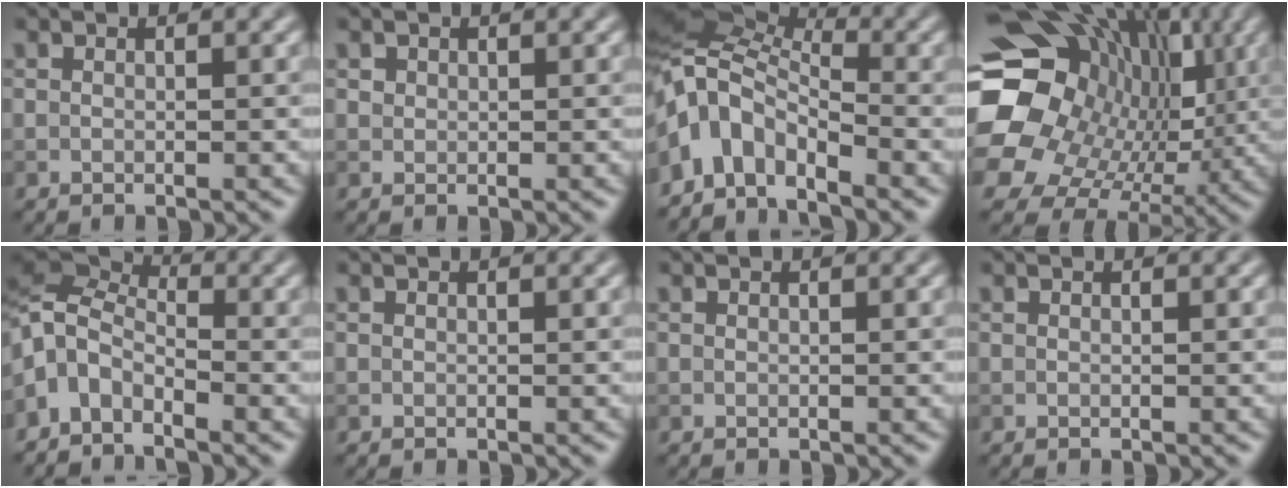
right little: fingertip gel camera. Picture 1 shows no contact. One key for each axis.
{"total": 0.7, "fx": 0.3, "fy": 0.7, "fz": 0.1, "tx": 0.004, "ty": -0.004, "tz": 0.004}
{"total": 7.9, "fx": -2.1, "fy": 4.6, "fz": 6.1, "tx": -0.112, "ty": 0.019, "tz": -0.067}
{"total": 17.3, "fx": 2.3, "fy": 14.5, "fz": 9.1, "tx": -0.174, "ty": -0.012, "tz": 0.049}
{"total": 4.1, "fx": -2.2, "fy": 2.4, "fz": 2.4, "tx": -0.043, "ty": 0.009, "tz": -0.064}
{"total": 0.0}
{"total": 0.0}
{"total": 0.0}